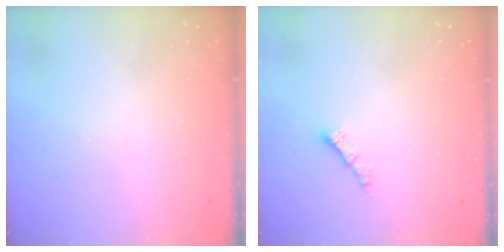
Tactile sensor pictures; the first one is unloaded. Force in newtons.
{"total": 2.0, "press": 2.0, "slide": 0.4}